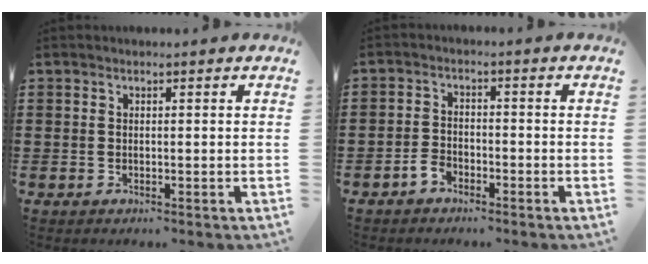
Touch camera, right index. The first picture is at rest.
{"total": 2.6, "force": [-2.1, 1.3, 0.9], "torque": [-0.030, 0.002, -0.045]}